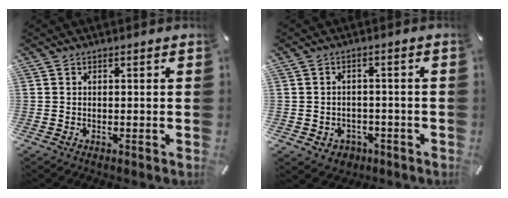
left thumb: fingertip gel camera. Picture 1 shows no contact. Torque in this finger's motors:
{"motor_torque": [0.00, 0.03, 0.03, 0.03, 0.00]}